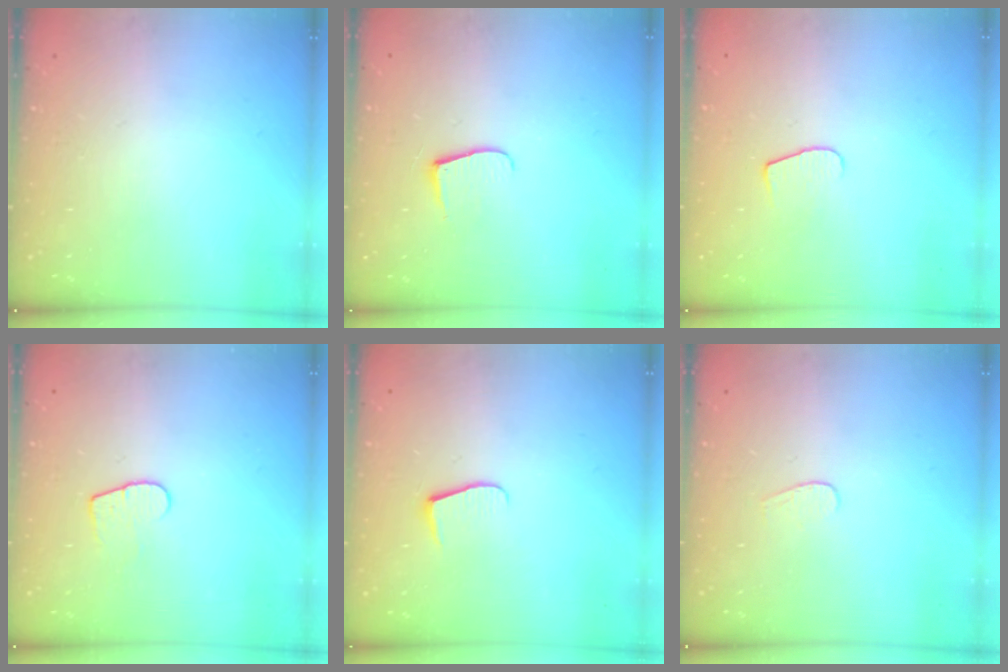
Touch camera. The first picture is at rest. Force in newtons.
{"total": 6.9, "press": 6.9, "slide": 0.7}
{"total": 5.5, "press": 5.5, "slide": 0.5}
{"total": 7.3, "press": 7.3, "slide": 0.5}
{"total": 7.0, "press": 6.9, "slide": 0.5}
{"total": 3.5, "press": 3.5, "slide": 0.3}